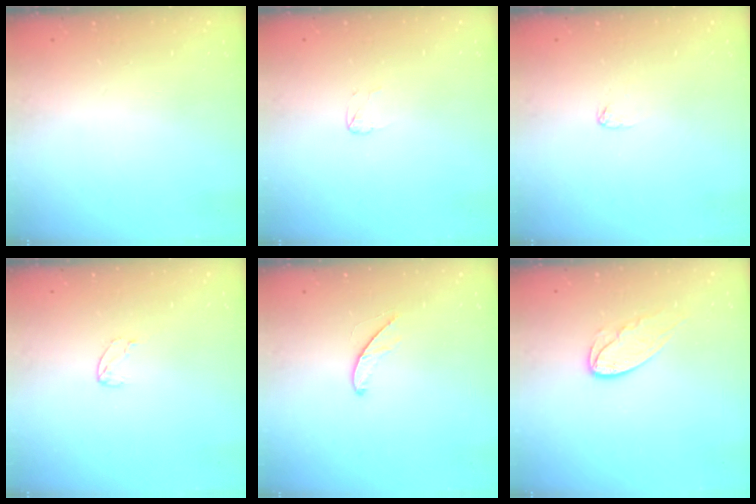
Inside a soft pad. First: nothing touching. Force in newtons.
{"total": 2.9, "press": 2.9, "slide": 0.2}
{"total": 2.9, "press": 2.9, "slide": 0.1}
{"total": 2.5, "press": 2.5, "slide": 0.2}
{"total": 4.8, "press": 4.8, "slide": 0.3}
{"total": 7.5, "press": 7.5, "slide": 0.3}